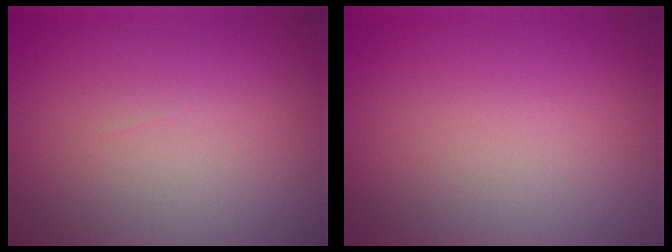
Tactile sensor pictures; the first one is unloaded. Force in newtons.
{"total": 0.0}